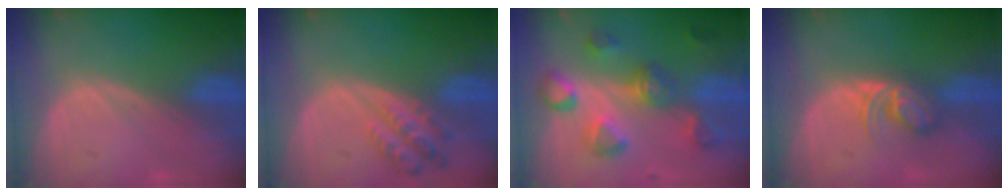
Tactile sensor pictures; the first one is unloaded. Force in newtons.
{"total": 5.1, "press": 4.8, "slide": 1.6}
{"total": 8.2, "press": 8.1, "slide": 1.2}
{"total": 5.7, "press": 4.7, "slide": 3.3}